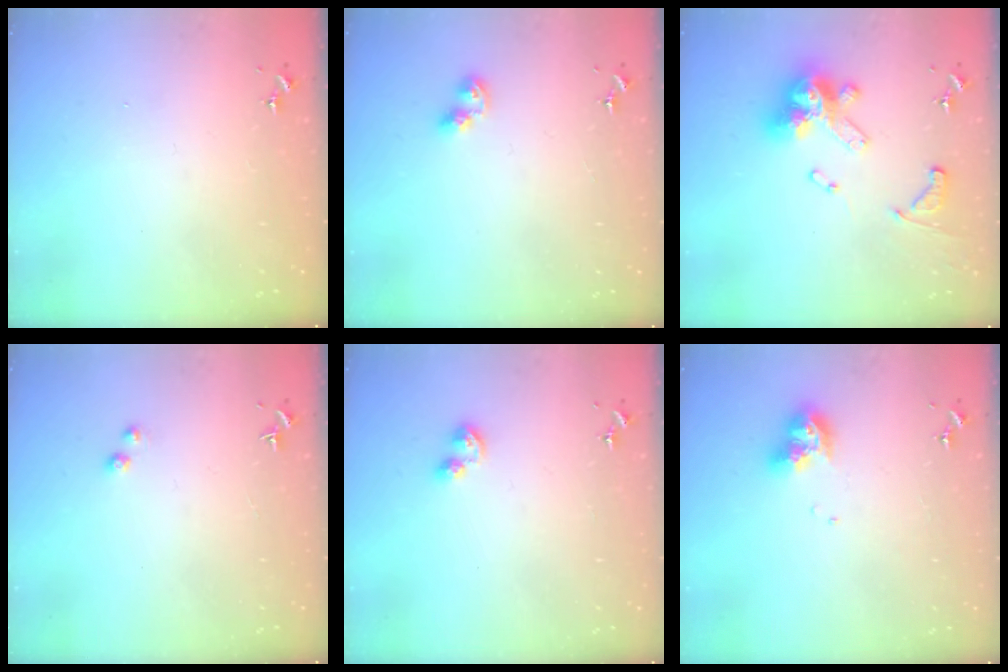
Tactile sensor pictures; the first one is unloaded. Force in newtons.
{"total": 5.5, "press": 5.5, "slide": 0.4}
{"total": 18.2, "press": 18.0, "slide": 2.1}
{"total": 1.0, "press": 1.0, "slide": 0.1}
{"total": 6.6, "press": 6.6, "slide": 0.8}
{"total": 11.1, "press": 11.1, "slide": 1.3}